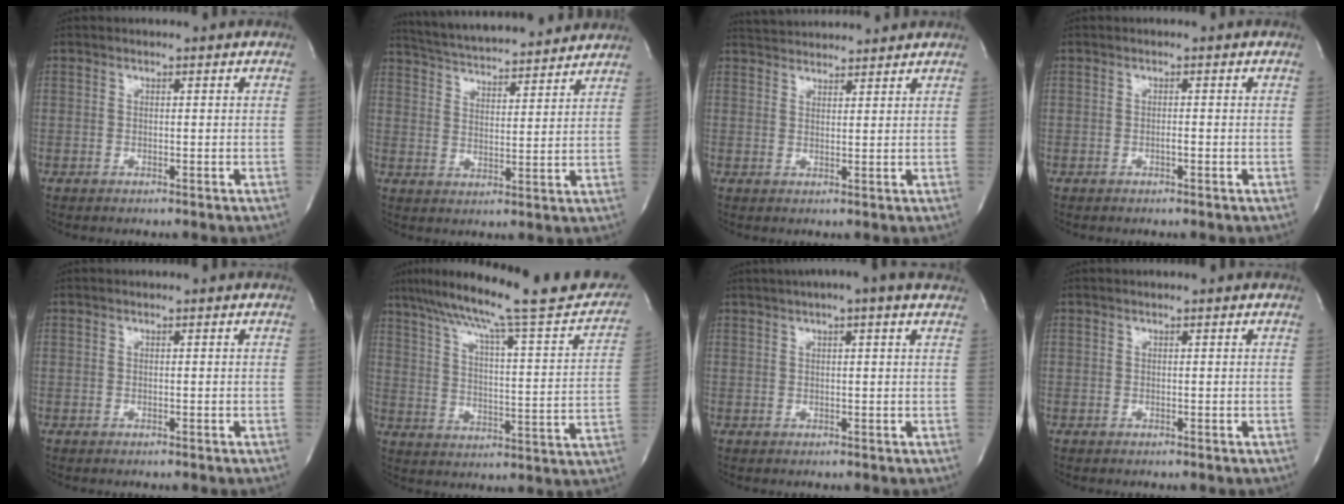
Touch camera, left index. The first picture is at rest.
{"total": 17.8, "force": [16.5, 2.2, 6.3], "torque": [-0.109, 0.025, 0.240]}
{"total": 7.2, "force": [7.0, 0.9, 1.3], "torque": [-0.028, 0.027, 0.104]}
{"total": 0.6, "force": [-0.4, 0.0, 0.5], "torque": [-0.009, 0.000, -0.007]}
{"total": 0.0}
{"total": 25.2, "force": [21.2, 2.2, 13.4], "torque": [-0.209, -0.016, 0.281]}
{"total": 7.4, "force": [5.3, 0.6, 5.1], "torque": [-0.083, 0.030, 0.065]}
{"total": 0.0}